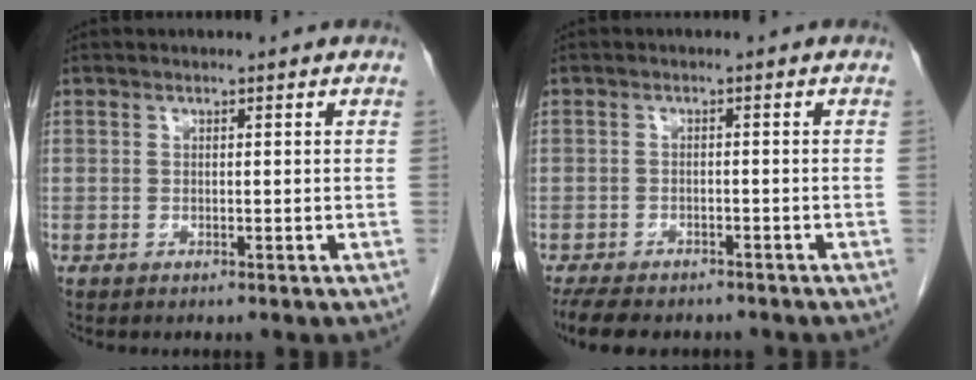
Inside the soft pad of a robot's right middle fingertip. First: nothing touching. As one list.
[{"total": 9.4, "force": [-7.7, 3.6, 4.0], "torque": [-0.072, -0.007, -0.108]}]